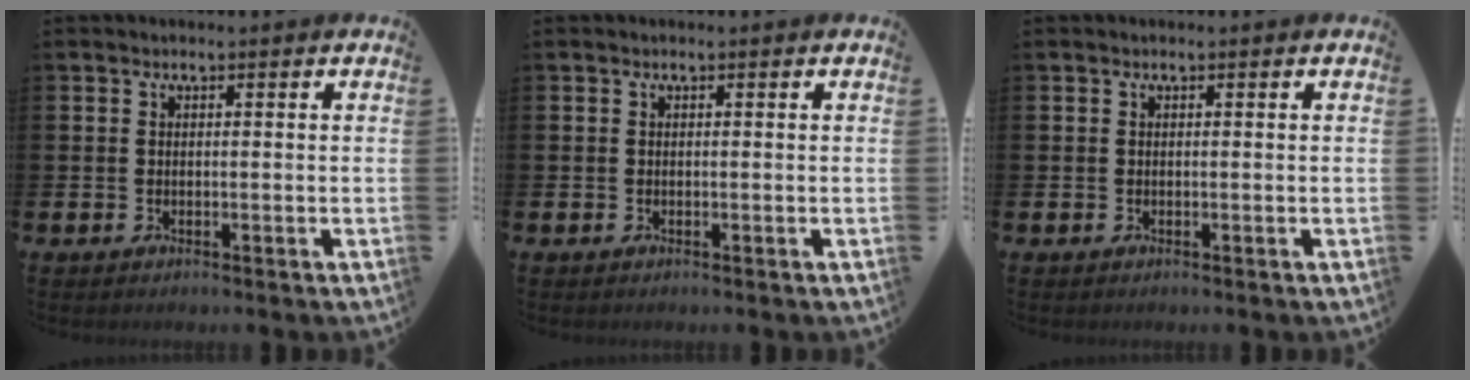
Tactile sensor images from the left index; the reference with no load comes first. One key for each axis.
{"total": 0.0}
{"total": 0.0}